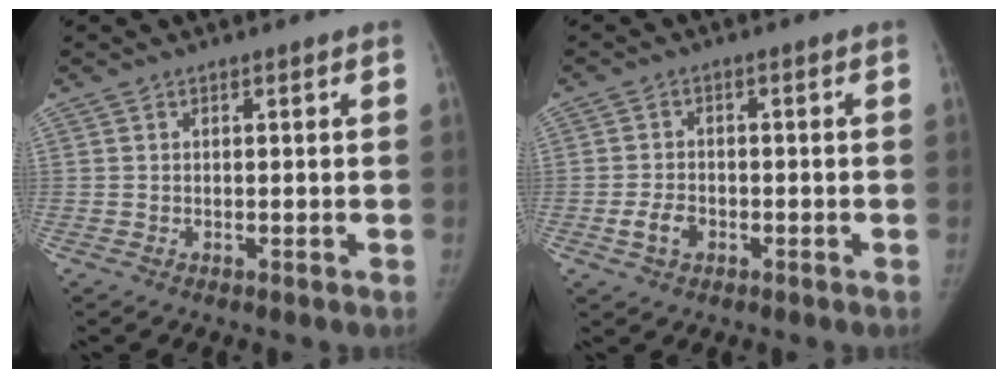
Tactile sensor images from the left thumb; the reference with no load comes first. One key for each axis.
{"total": 3.9, "fx": -1.5, "fy": 2.7, "fz": 2.3, "tx": -0.041, "ty": 0.012, "tz": -0.027}